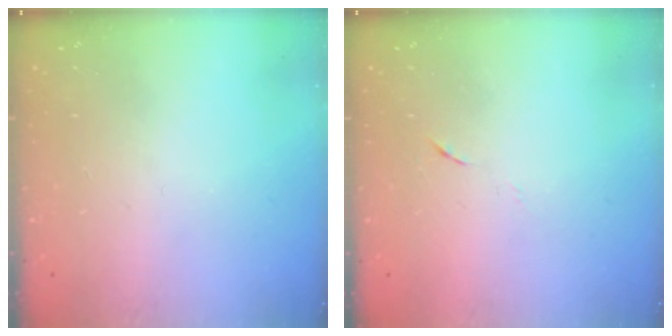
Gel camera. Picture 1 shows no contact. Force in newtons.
{"total": 3.9, "press": 3.5, "slide": 1.6}